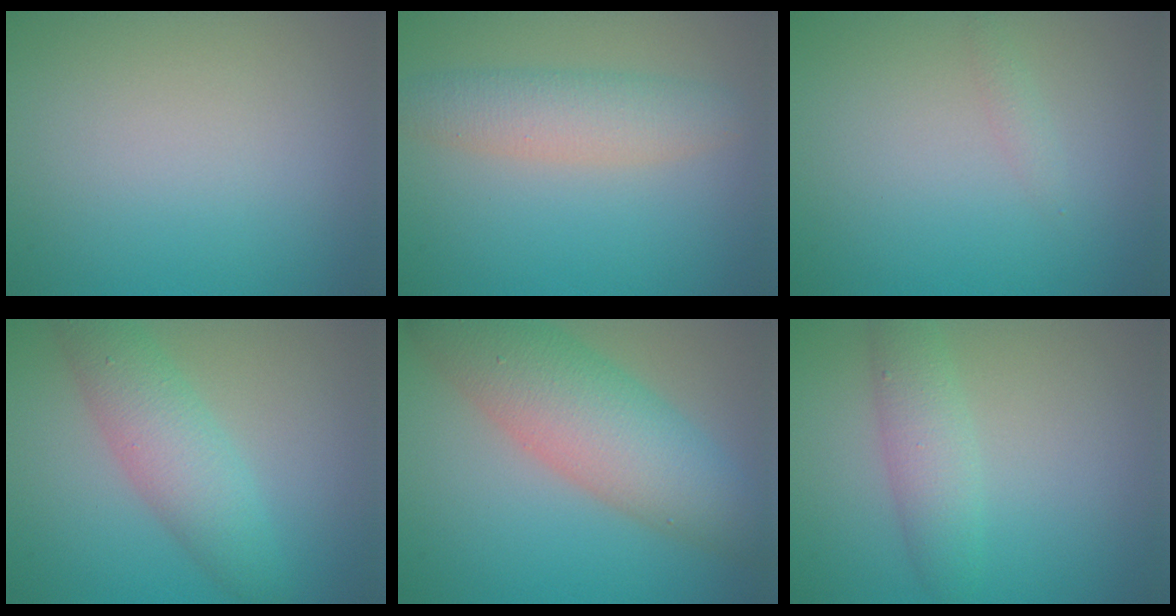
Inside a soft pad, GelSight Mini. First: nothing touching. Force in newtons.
{"total": 3.6, "press": 3.6, "slide": 0.1}
{"total": 0.7, "press": 0.7, "slide": 0.0}
{"total": 4.7, "press": 4.7, "slide": 0.1}
{"total": 8.2, "press": 8.2, "slide": 0.2}
{"total": 3.1, "press": 3.1, "slide": 0.1}